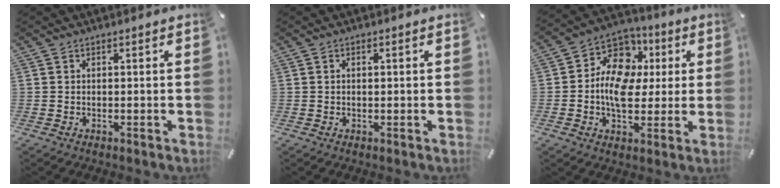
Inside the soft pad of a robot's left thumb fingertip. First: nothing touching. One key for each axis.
{"total": 0.7, "fx": 0.1, "fy": 0.4, "fz": 0.6, "tx": -0.012, "ty": 0.002, "tz": 0.000}
{"total": 13.3, "fx": -0.2, "fy": 10.1, "fz": 8.6, "tx": -0.152, "ty": 0.008, "tz": -0.003}